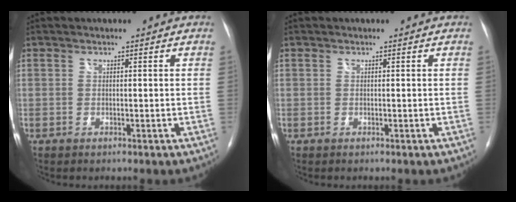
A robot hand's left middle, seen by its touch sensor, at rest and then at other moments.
{"total": 0.0}